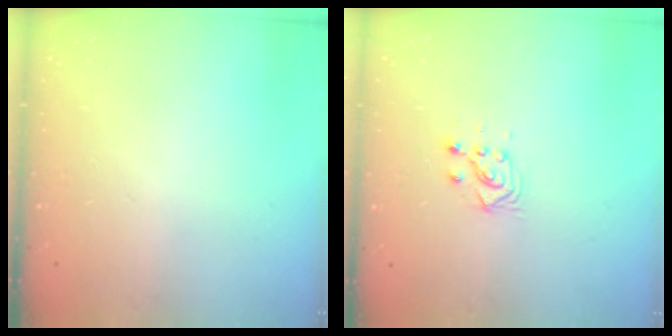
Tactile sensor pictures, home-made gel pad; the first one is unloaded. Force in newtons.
{"total": 3.5, "press": 3.4, "slide": 0.9}